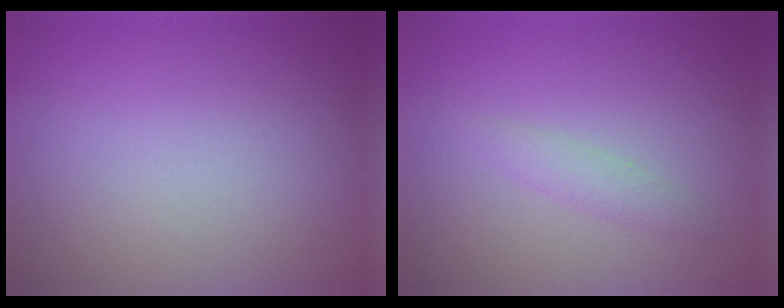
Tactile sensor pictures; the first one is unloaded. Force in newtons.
{"total": 1.3, "press": 1.3, "slide": 0.0}